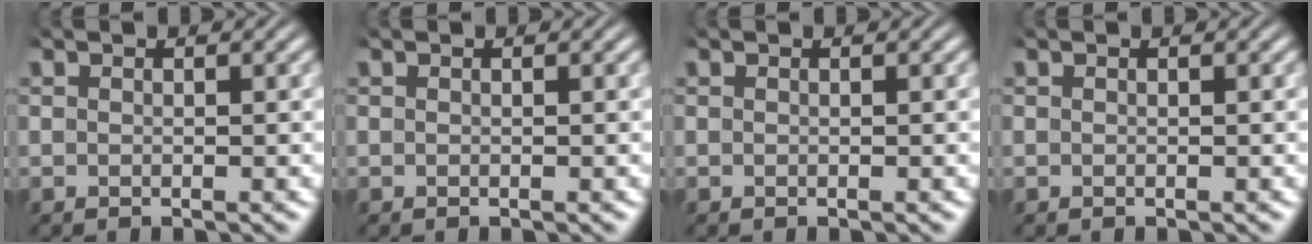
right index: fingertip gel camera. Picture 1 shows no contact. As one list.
[{"total": 0.0}, {"total": 0.0}, {"total": 0.0}]